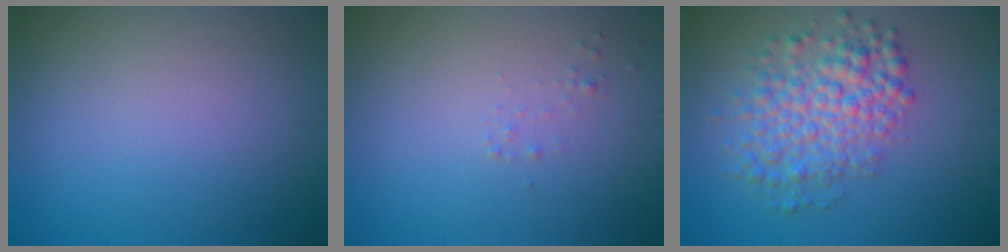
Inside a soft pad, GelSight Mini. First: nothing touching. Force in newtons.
{"total": 0.5, "press": 0.5, "slide": 0.0}
{"total": 5.1, "press": 5.1, "slide": 0.2}